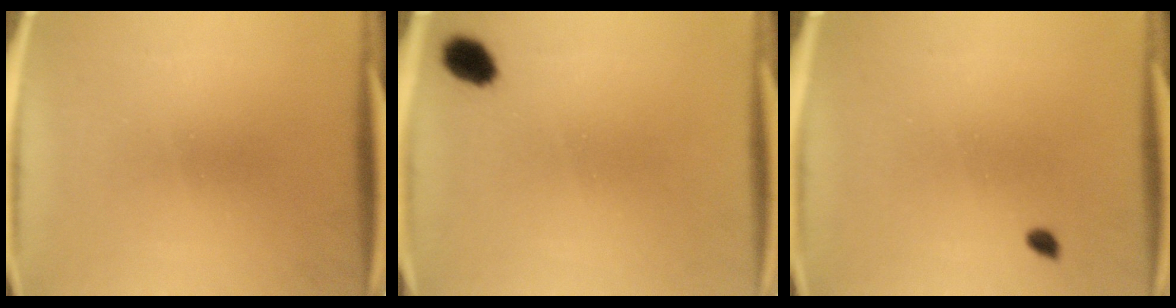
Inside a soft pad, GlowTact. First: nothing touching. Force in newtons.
{"total": 4.3}
{"total": 0.9}